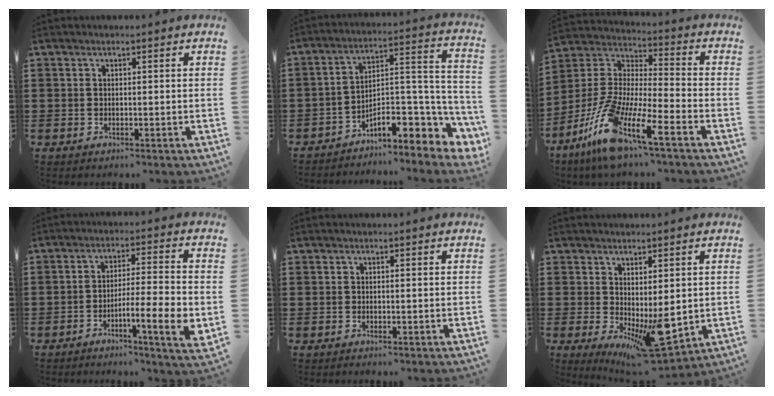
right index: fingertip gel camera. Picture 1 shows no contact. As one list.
[{"total": 8.8, "force": [-4.3, 4.4, 6.2], "torque": [-0.089, -0.018, -0.078]}, {"total": 12.6, "force": [-8.8, 1.2, 9.0], "torque": [-0.206, -0.016, -0.177]}, {"total": 8.1, "force": [-3.2, 0.8, 7.4], "torque": [-0.113, -0.006, -0.056]}, {"total": 0.0}, {"total": 7.2, "force": [-0.4, 2.8, 6.6], "torque": [-0.099, -0.016, 0.005]}]